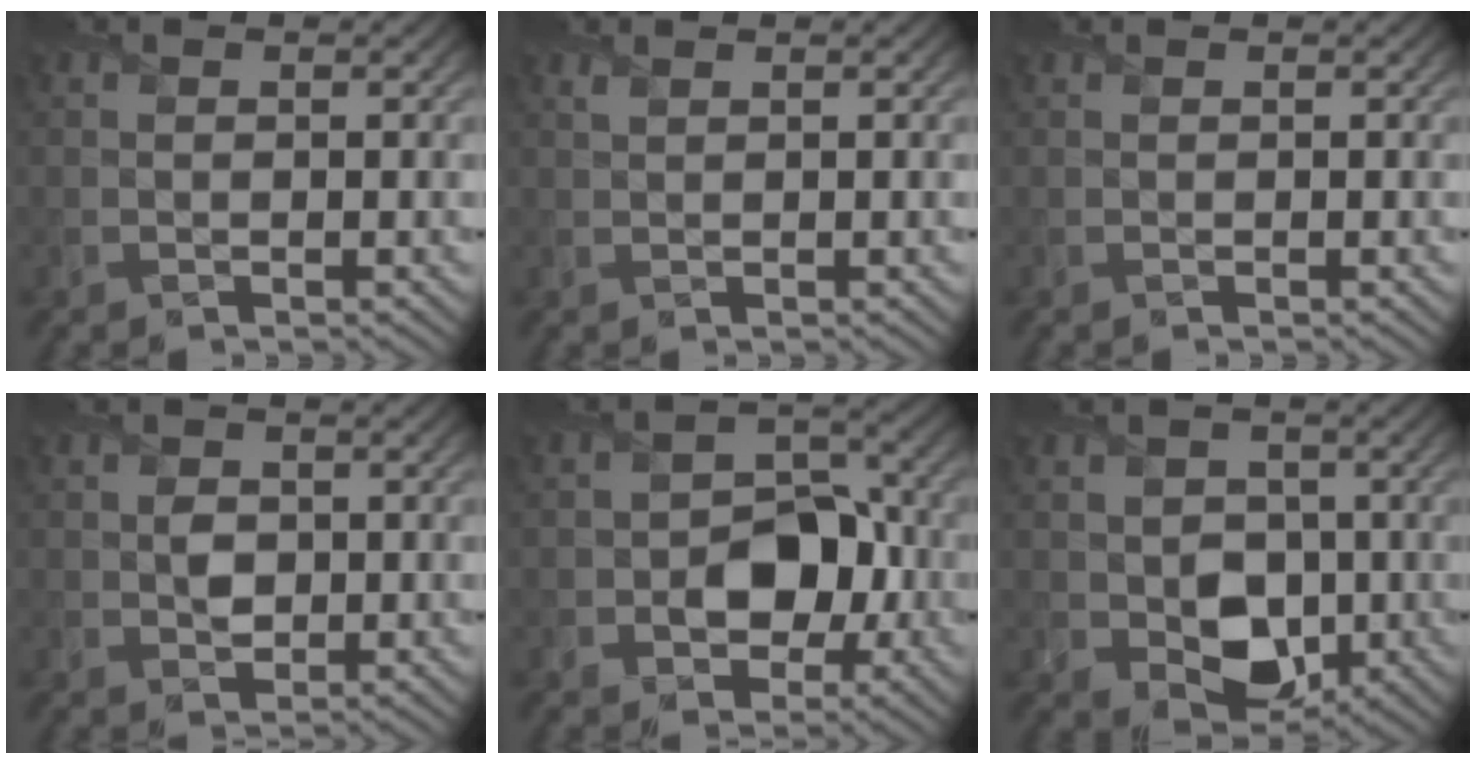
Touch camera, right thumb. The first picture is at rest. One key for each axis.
{"total": 0.5, "fx": 0.5, "fy": 0.1, "fz": 0.2, "tx": -0.006, "ty": 0.000, "tz": 0.012}
{"total": 0.0}
{"total": 2.3, "fx": 0.1, "fy": 1.9, "fz": 1.2, "tx": -0.025, "ty": -0.003, "tz": 0.000}
{"total": 7.3, "fx": -1.8, "fy": 5.4, "fz": 4.6, "tx": -0.053, "ty": 0.001, "tz": -0.043}
{"total": 7.2, "fx": -0.9, "fy": 5.8, "fz": 4.2, "tx": -0.079, "ty": -0.020, "tz": -0.015}